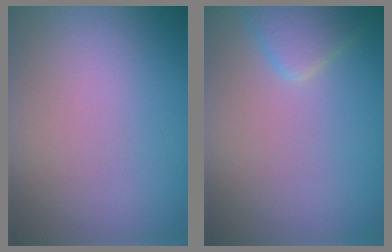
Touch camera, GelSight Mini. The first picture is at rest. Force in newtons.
{"total": 2.5, "press": 2.5, "slide": 0.2}